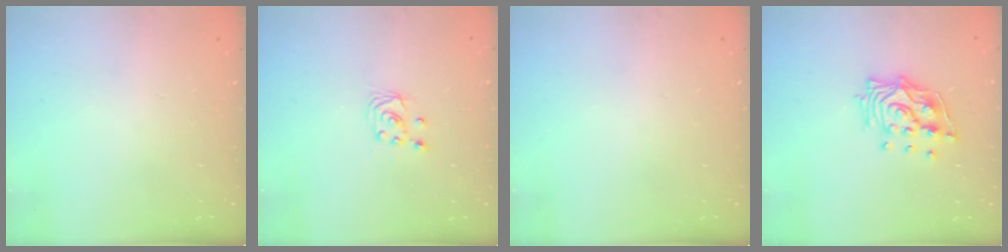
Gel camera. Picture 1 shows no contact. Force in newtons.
{"total": 2.4, "press": 2.4, "slide": 0.2}
{"total": 0.0}
{"total": 13.3, "press": 13.3, "slide": 1.2}